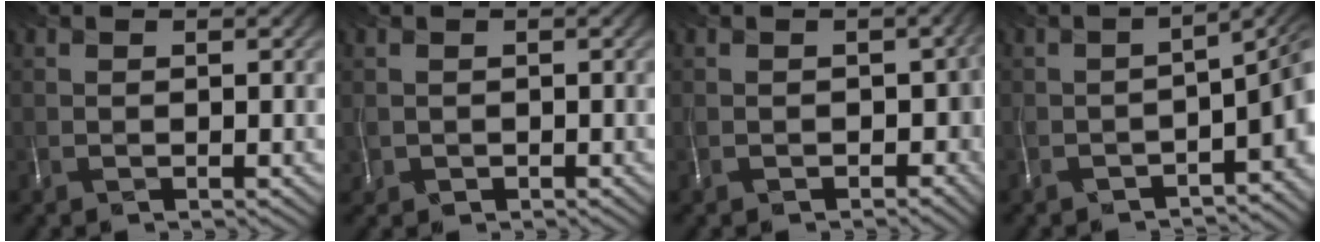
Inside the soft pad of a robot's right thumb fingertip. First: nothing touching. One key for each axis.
{"total": 1.0, "fx": 0.2, "fy": 0.8, "fz": -0.5, "tx": -0.001, "ty": -0.003, "tz": 0.012}
{"total": 4.3, "fx": -2.0, "fy": 3.0, "fz": 2.3, "tx": -0.035, "ty": -0.018, "tz": -0.030}
{"total": 6.1, "fx": -3.4, "fy": 2.1, "fz": 4.7, "tx": -0.053, "ty": -0.016, "tz": -0.055}